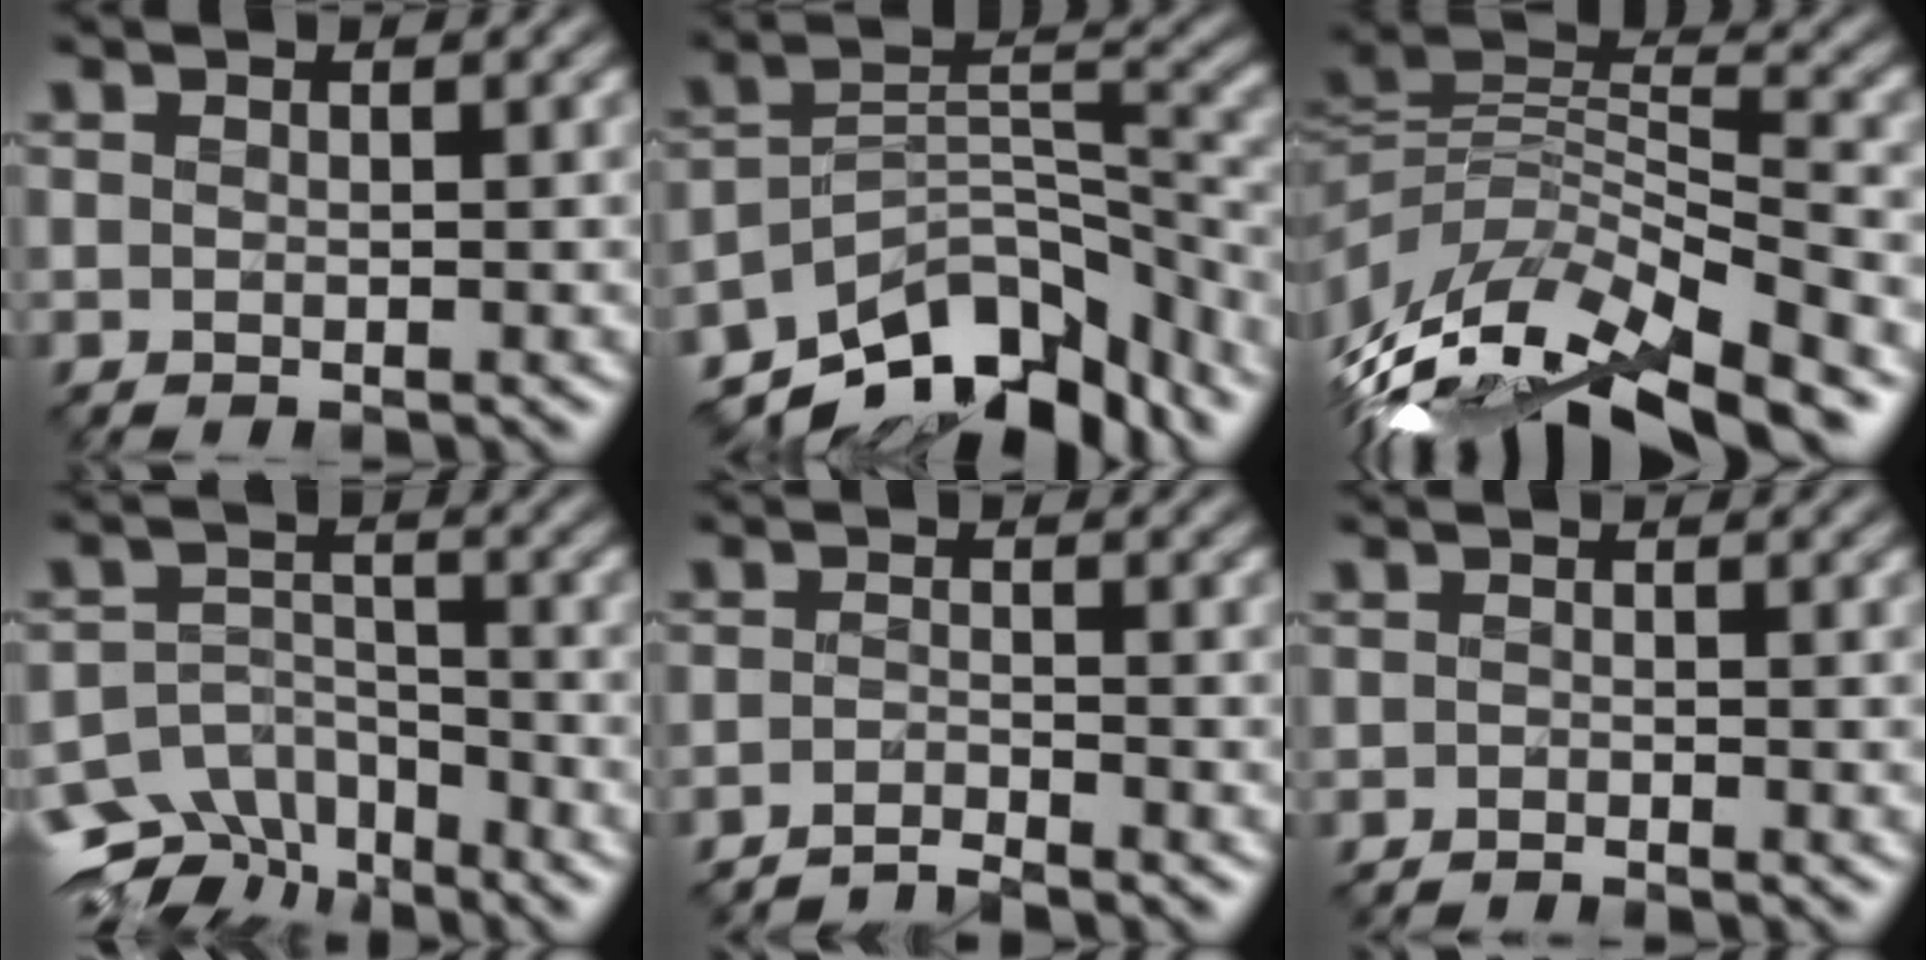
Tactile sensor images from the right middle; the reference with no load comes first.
{"total": 9.8, "force": [-8.0, 3.8, 4.3], "torque": [-0.053, 0.006, -0.145]}
{"total": 11.0, "force": [-5.7, 4.6, 8.2], "torque": [-0.167, 0.012, -0.091]}
{"total": 6.9, "force": [-5.5, 3.7, 2.1], "torque": [-0.024, 0.000, -0.094]}
{"total": 1.9, "force": [-1.8, 0.2, 0.6], "torque": [-0.003, 0.005, -0.042]}
{"total": 0.8, "force": [-0.8, 0.0, 0.1], "torque": [0.000, 0.003, -0.015]}